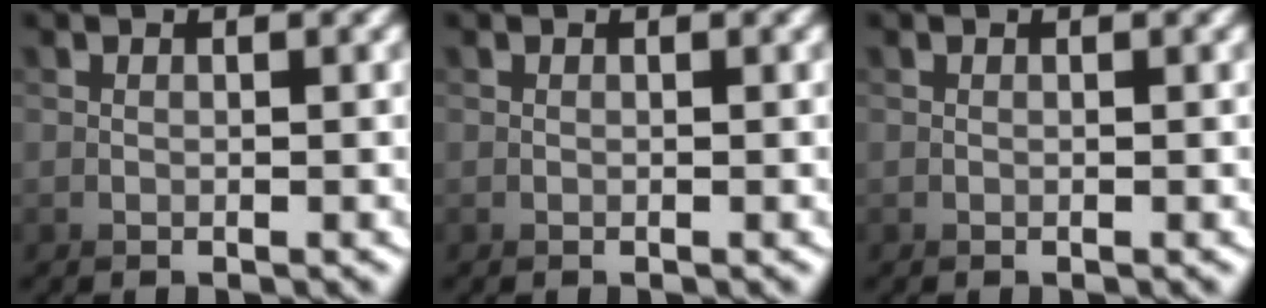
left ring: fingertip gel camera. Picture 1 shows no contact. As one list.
[{"total": 0.0}, {"total": 0.0}]